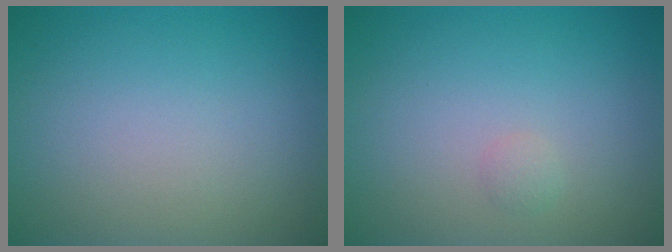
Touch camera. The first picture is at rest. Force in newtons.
{"total": 0.6, "press": 0.6, "slide": 0.1}